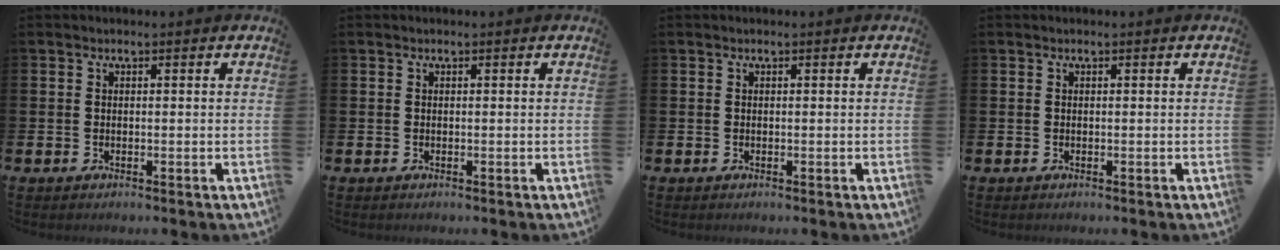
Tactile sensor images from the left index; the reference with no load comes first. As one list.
[{"total": 0.0}, {"total": 0.0}, {"total": 0.0}]